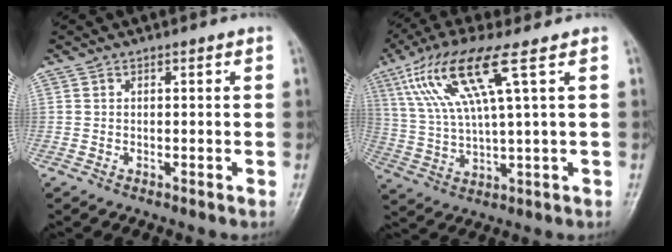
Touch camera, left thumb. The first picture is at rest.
{"total": 13.4, "force": [5.7, 2.0, 11.9], "torque": [-0.269, -0.002, 0.114]}